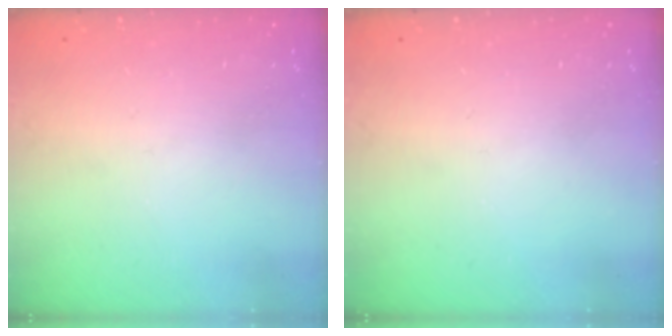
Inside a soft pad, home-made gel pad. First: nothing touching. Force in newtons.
{"total": 0.0}